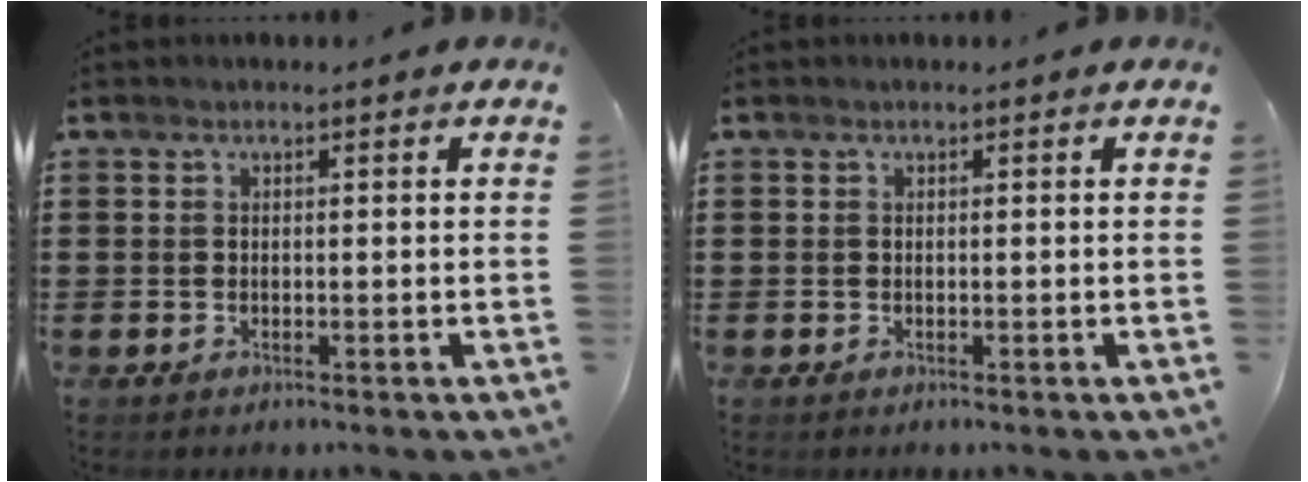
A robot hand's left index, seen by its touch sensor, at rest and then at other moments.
{"total": 0.0}